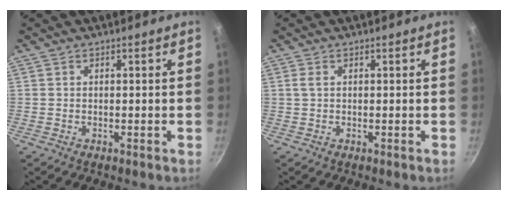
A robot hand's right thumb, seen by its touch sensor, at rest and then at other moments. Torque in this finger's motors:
{"motor_torque": [0.11, 0.29, 0.46, -0.22, 0.01]}